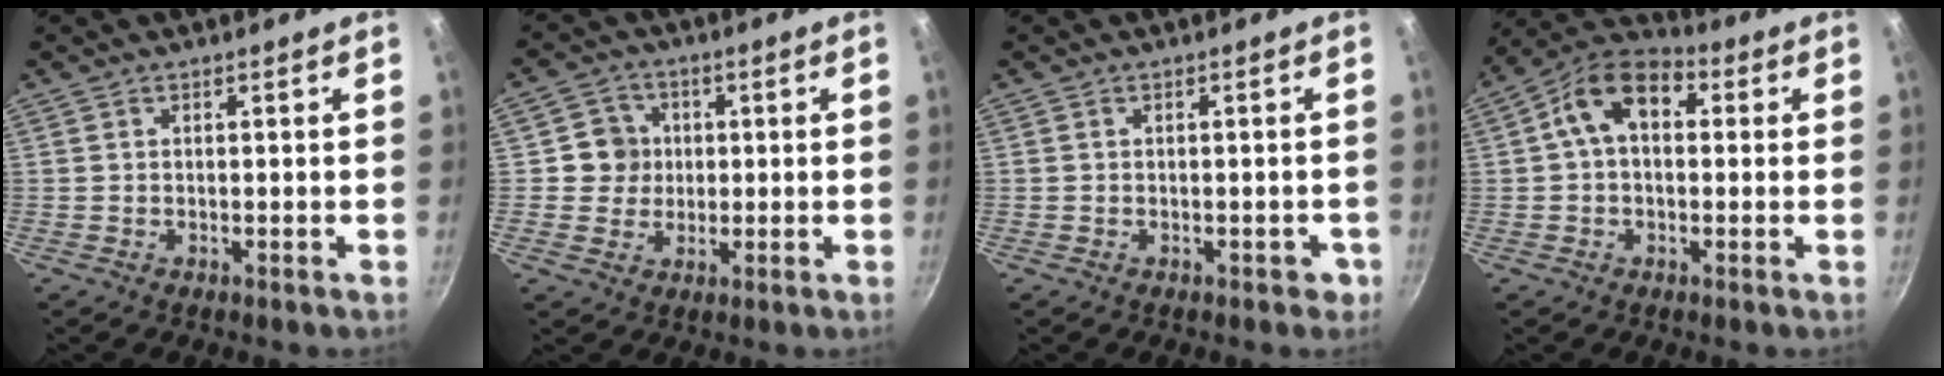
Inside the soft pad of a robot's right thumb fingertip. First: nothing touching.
{"total": 6.0, "force": [0.6, 5.8, 1.4], "torque": [0.017, 0.005, 0.000]}
{"total": 2.2, "force": [-0.8, 1.5, 1.3], "torque": [0.006, 0.019, -0.002]}
{"total": 11.4, "force": [2.3, 7.5, 8.2], "torque": [-0.114, 0.028, 0.016]}